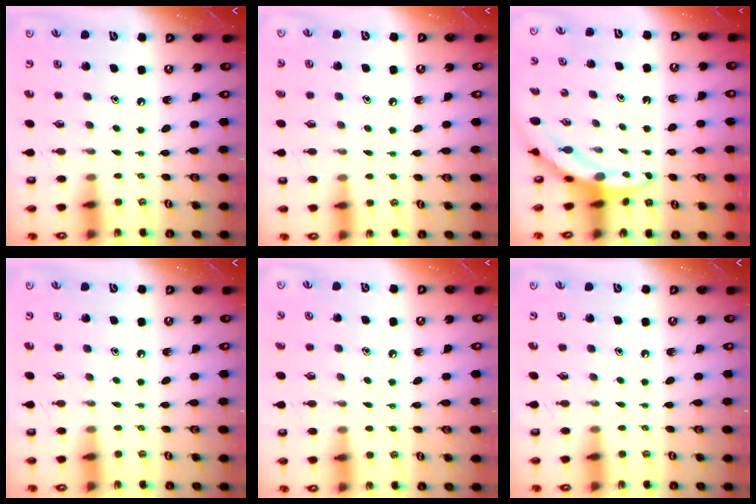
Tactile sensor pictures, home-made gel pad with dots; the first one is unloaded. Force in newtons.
{"total": 4.2, "press": 4.0, "slide": 1.0}
{"total": 3.3, "press": 3.3, "slide": 0.2}
{"total": 0.0}
{"total": 3.4, "press": 3.4, "slide": 0.4}
{"total": 0.0}